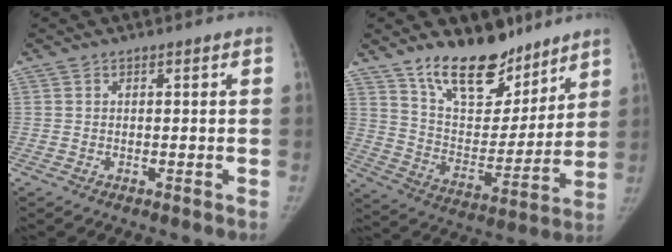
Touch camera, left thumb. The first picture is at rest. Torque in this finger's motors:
{"motor_torque": [0.53, 0.52, 1.03, -1.74, 0.07]}